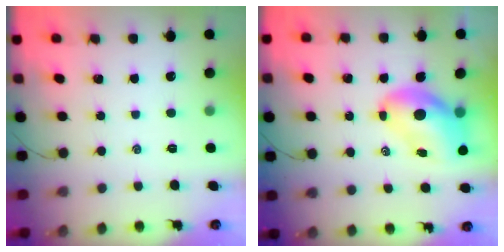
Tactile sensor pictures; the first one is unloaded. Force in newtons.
{"total": 9.5, "press": 9.1, "slide": 2.6}